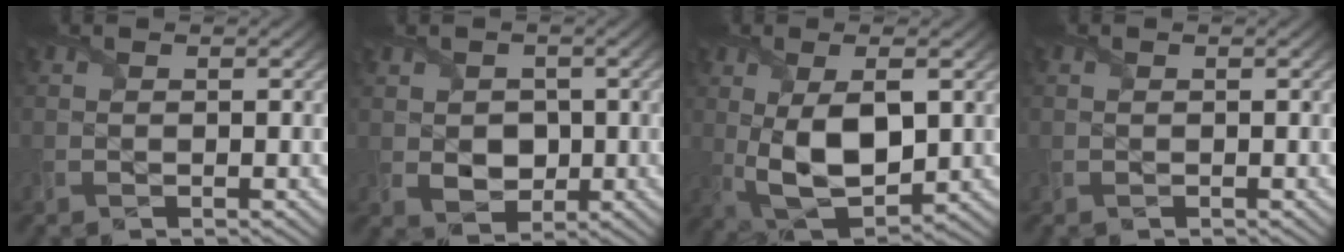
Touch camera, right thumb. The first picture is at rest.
{"total": 3.8, "force": [0.2, 3.2, 2.0], "torque": [-0.047, -0.009, 0.003]}
{"total": 10.1, "force": [0.3, 4.9, 8.9], "torque": [-0.187, -0.005, 0.012]}
{"total": 0.0}